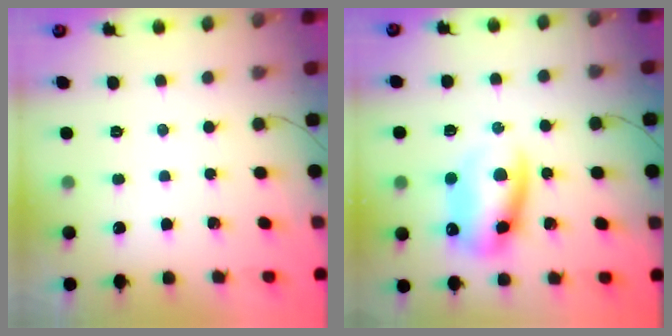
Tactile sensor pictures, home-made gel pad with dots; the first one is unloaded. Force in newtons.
{"total": 11.4, "press": 11.1, "slide": 2.4}